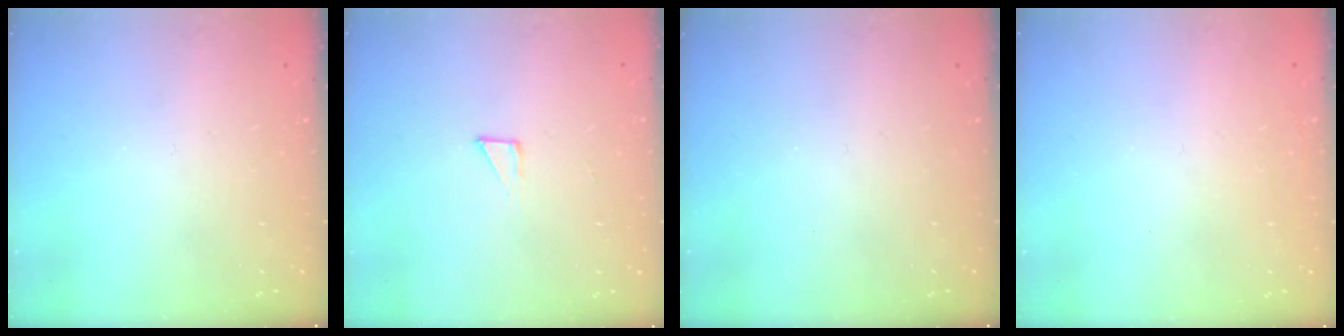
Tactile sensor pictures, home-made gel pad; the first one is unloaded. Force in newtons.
{"total": 3.6, "press": 3.6, "slide": 0.4}
{"total": 0.0}
{"total": 1.6, "press": 1.6, "slide": 0.1}